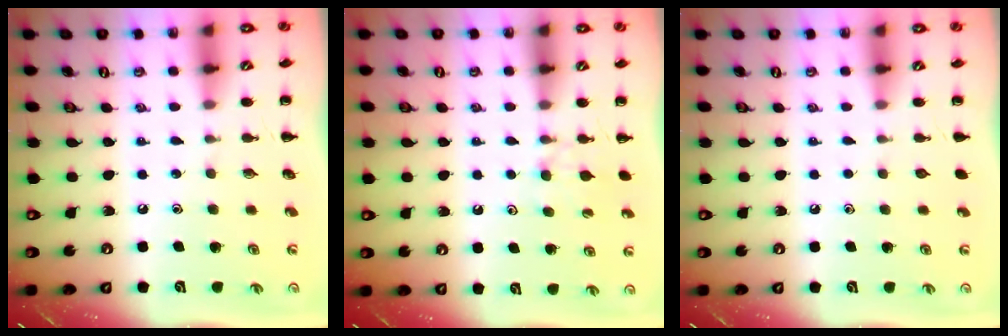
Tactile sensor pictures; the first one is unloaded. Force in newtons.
{"total": 5.7, "press": 5.5, "slide": 1.7}
{"total": 0.0}